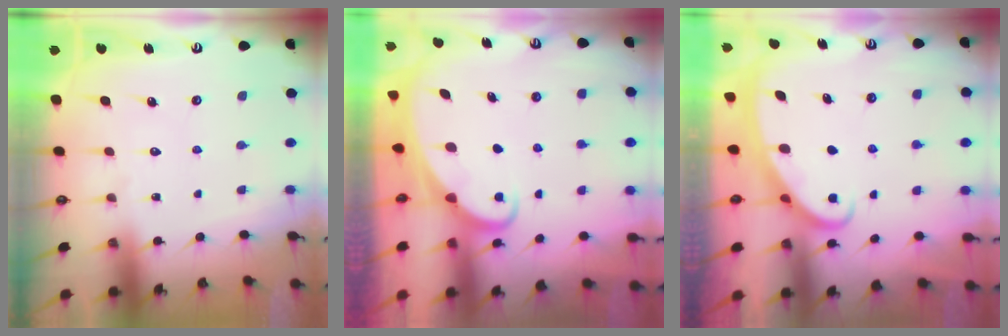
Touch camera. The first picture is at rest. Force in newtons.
{"total": 2.6, "press": 2.6, "slide": 0.2}
{"total": 2.5, "press": 2.4, "slide": 0.4}